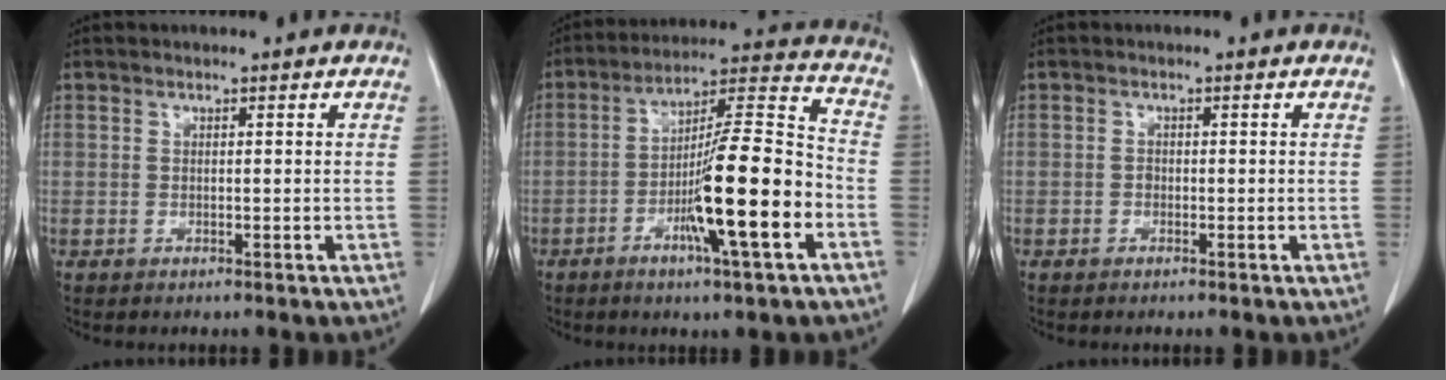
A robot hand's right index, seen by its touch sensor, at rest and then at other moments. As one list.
[{"total": 15.9, "force": [-5.4, 0.8, 14.9], "torque": [-0.248, -0.002, -0.091]}, {"total": 0.6, "force": [-0.3, 0.5, 0.2], "torque": [-0.001, 0.003, -0.007]}]